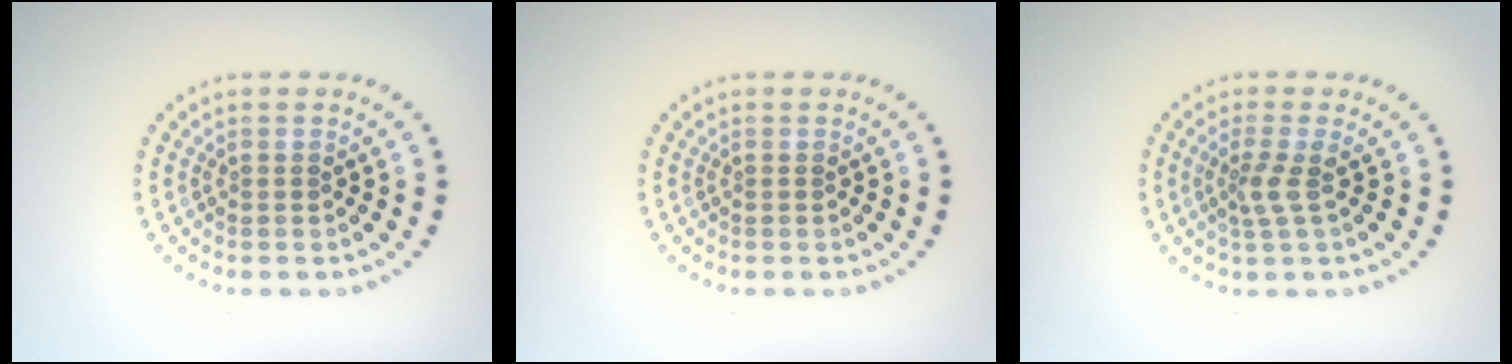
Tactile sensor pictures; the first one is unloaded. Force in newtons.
{"total": 0.0}
{"total": 2.0, "press": 1.4, "slide": 1.4}